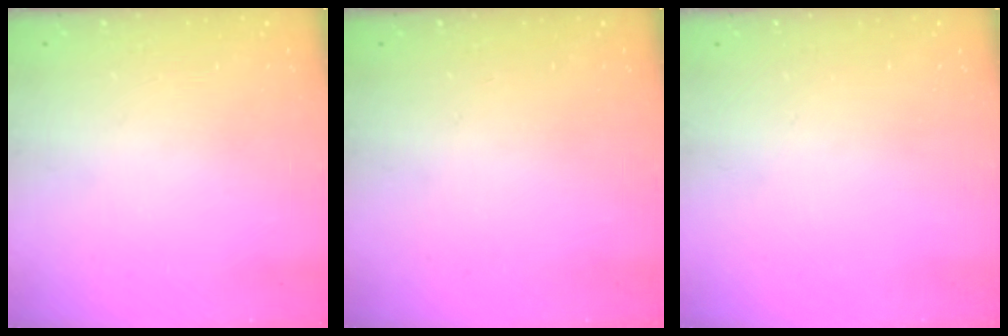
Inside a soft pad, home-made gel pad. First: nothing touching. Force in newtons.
{"total": 0.0}
{"total": 0.0}